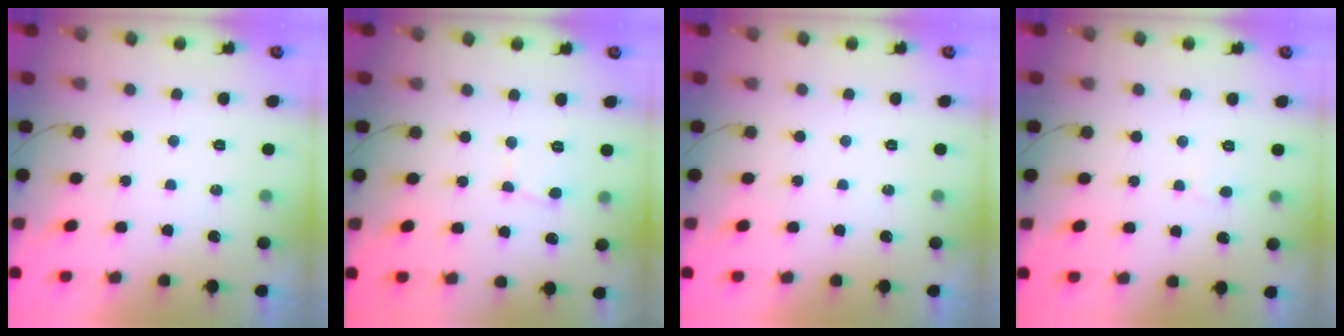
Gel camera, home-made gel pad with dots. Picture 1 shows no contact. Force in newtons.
{"total": 3.3, "press": 3.3, "slide": 0.2}
{"total": 0.0}
{"total": 2.8, "press": 2.8, "slide": 0.3}